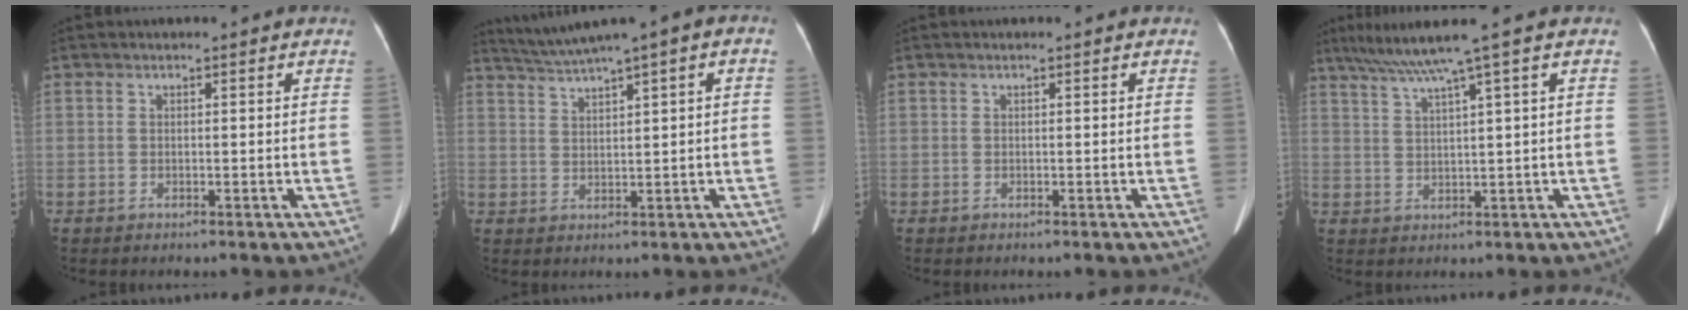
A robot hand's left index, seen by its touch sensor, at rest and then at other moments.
{"total": 6.1, "force": [3.7, 0.1, 4.9], "torque": [-0.090, 0.029, 0.069]}
{"total": 0.0}
{"total": 6.8, "force": [4.6, -1.9, 4.6], "torque": [-0.083, 0.018, 0.083]}